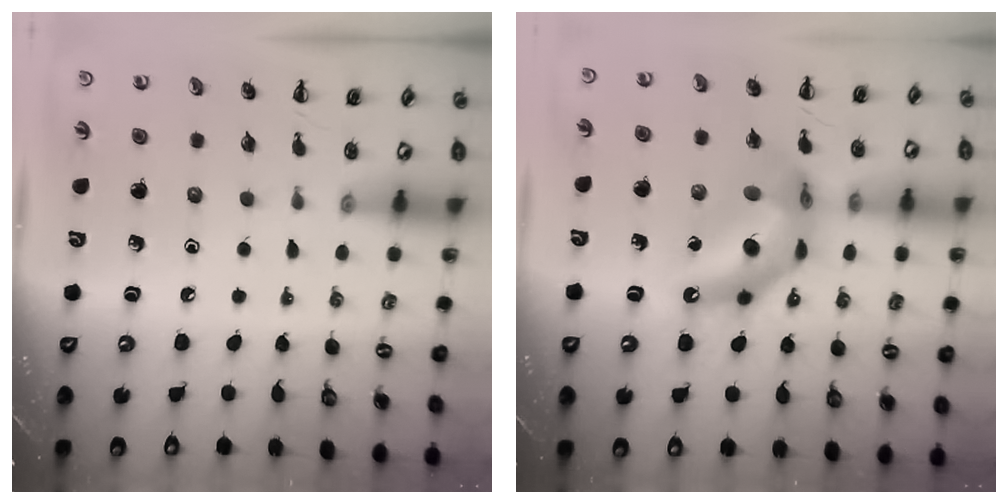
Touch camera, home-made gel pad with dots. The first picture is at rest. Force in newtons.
{"total": 12.5, "press": 12.0, "slide": 3.5}